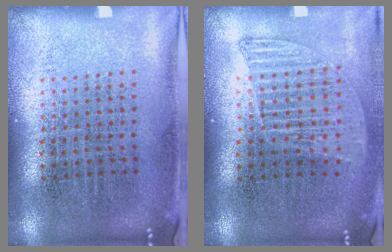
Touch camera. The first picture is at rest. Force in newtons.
{"total": 1.2, "press": 1.1, "slide": 0.4}